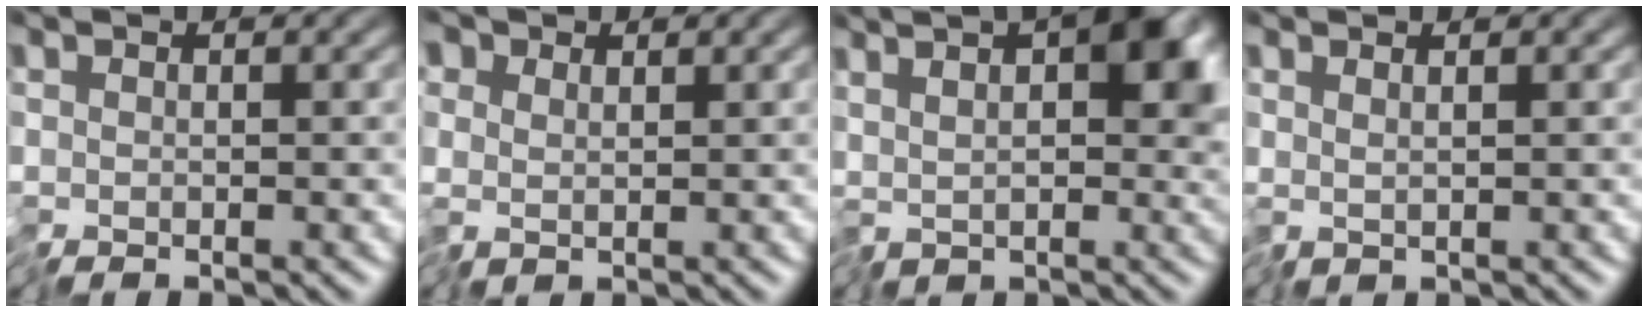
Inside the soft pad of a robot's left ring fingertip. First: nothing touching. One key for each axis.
{"total": 1.7, "fx": 1.1, "fy": 1.3, "fz": 0.4, "tx": -0.010, "ty": 0.006, "tz": 0.019}
{"total": 7.8, "fx": 2.8, "fy": 3.0, "fz": 6.7, "tx": -0.105, "ty": 0.010, "tz": 0.044}
{"total": 0.8, "fx": 0.5, "fy": -0.6, "fz": 0.0, "tx": 0.000, "ty": 0.002, "tz": 0.015}